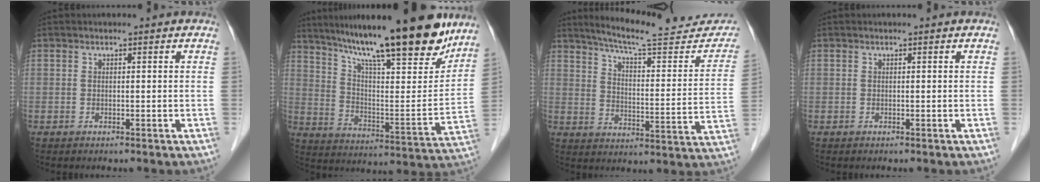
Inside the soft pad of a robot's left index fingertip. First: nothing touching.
{"total": 23.3, "force": [18.7, 3.1, 13.5], "torque": [-0.220, -0.011, 0.284]}
{"total": 20.2, "force": [18.3, 2.8, 8.0], "torque": [-0.105, -0.041, 0.235]}
{"total": 0.0}